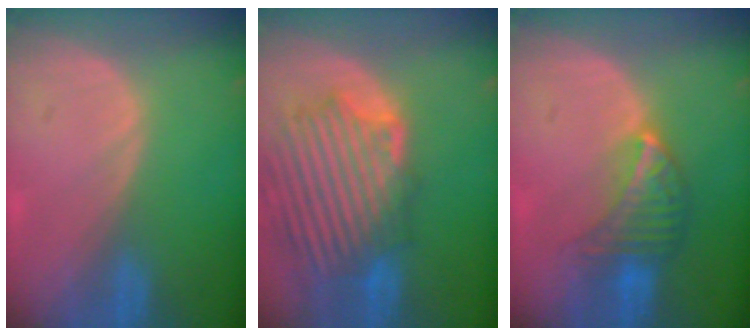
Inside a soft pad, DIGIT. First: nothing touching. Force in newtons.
{"total": 11.7, "press": 11.1, "slide": 3.8}
{"total": 6.7, "press": 6.0, "slide": 2.8}